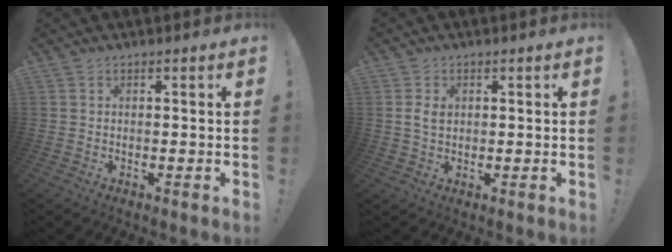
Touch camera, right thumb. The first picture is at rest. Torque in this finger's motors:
{"motor_torque": [0.00, 0.02, 0.00, 0.00, 0.00]}